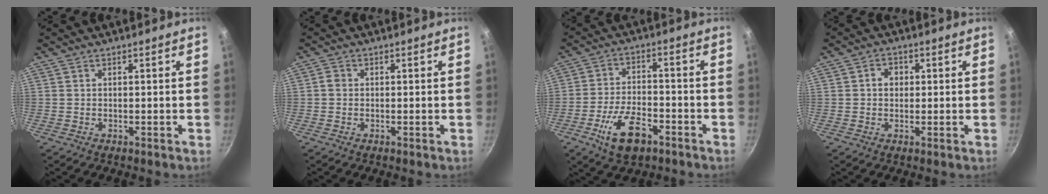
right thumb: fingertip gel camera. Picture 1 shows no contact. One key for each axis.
{"total": 1.4, "fx": -0.1, "fy": 1.2, "fz": 0.7, "tx": -0.011, "ty": 0.006, "tz": -0.004}
{"total": 11.1, "fx": -5.6, "fy": 5.4, "fz": 7.9, "tx": -0.139, "ty": 0.027, "tz": -0.099}
{"total": 3.0, "fx": 0.4, "fy": 2.6, "fz": 1.6, "tx": -0.008, "ty": 0.005, "tz": 0.002}